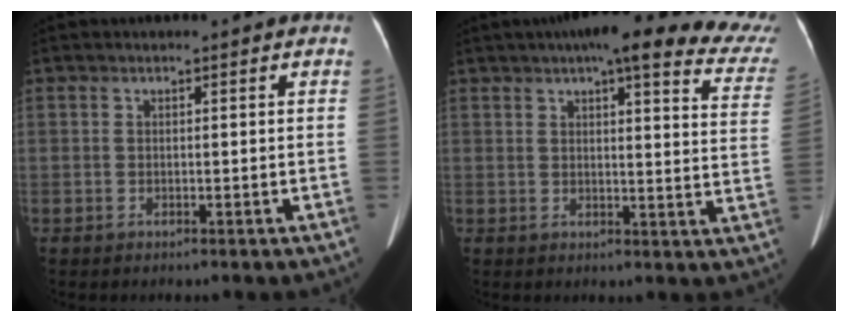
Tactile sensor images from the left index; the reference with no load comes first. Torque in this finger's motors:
{"motor_torque": [0.84, -0.95, 0.11, 0.07]}